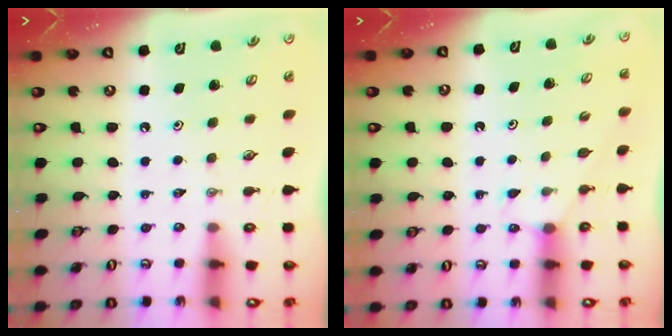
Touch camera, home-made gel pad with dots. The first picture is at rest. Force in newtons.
{"total": 3.8, "press": 3.8, "slide": 0.3}